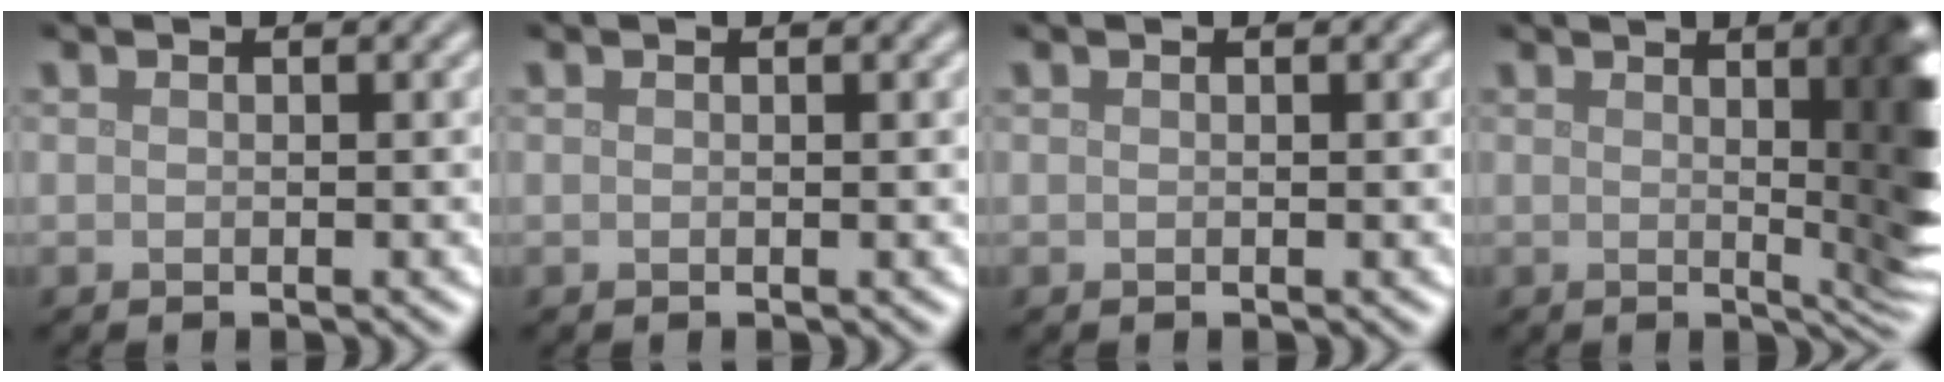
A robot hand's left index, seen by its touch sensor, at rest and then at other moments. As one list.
[{"total": 0.0}, {"total": 0.0}, {"total": 9.9, "force": [1.5, 2.8, 9.4], "torque": [-0.075, 0.013, 0.013]}]